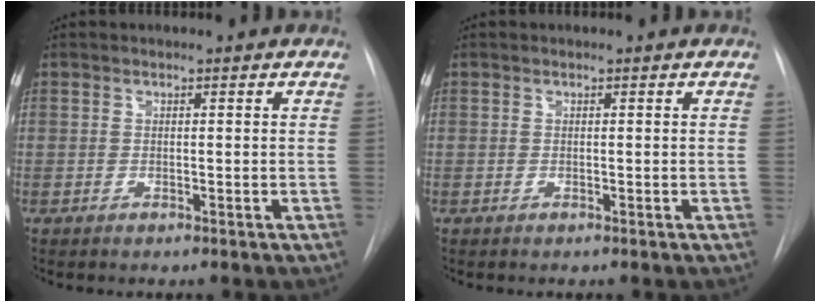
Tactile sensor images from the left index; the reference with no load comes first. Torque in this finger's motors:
{"motor_torque": [-0.09, 0.09, 0.00, -0.01]}